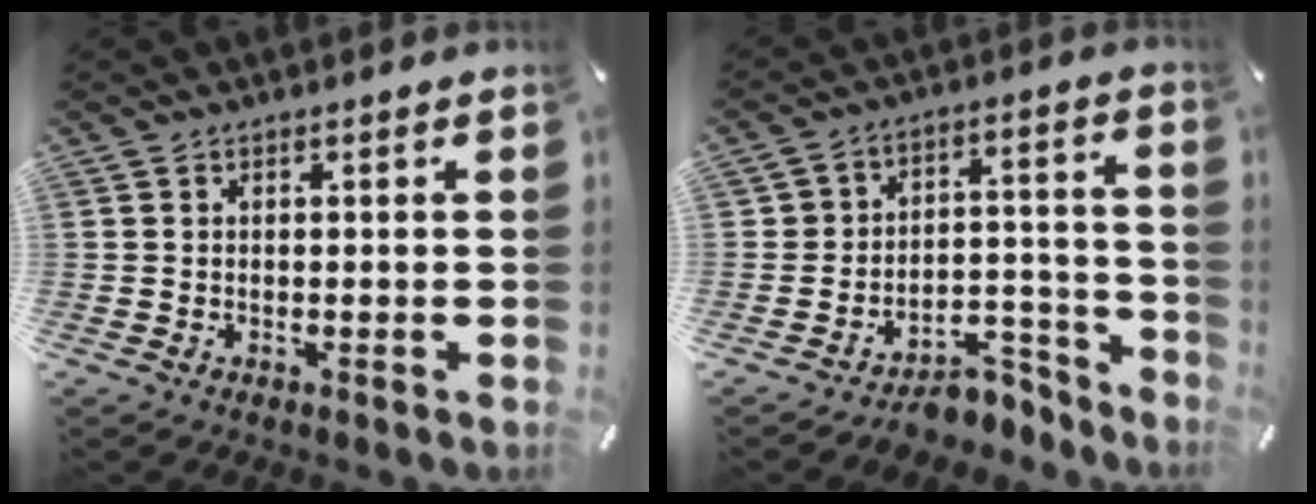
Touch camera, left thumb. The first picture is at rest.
{"total": 8.0, "force": [-4.8, 6.1, 2.1], "torque": [-0.018, 0.020, -0.077]}